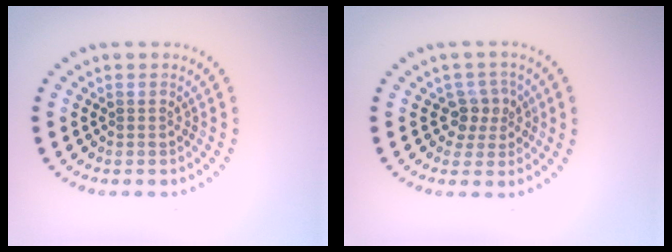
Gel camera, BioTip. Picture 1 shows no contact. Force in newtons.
{"total": 2.5, "press": 2.1, "slide": 1.4}